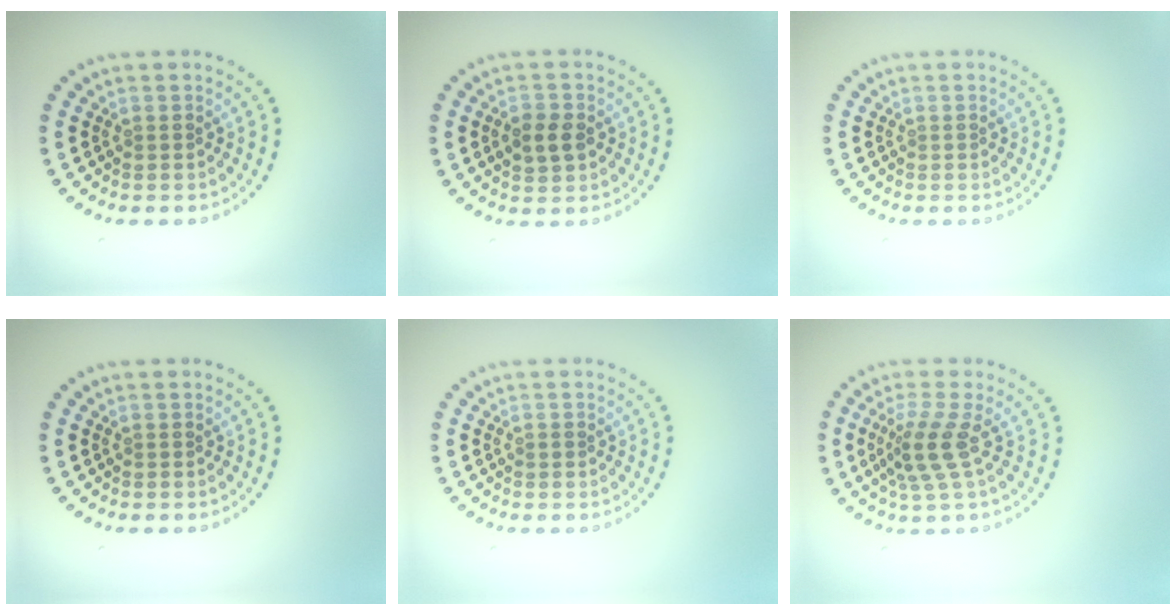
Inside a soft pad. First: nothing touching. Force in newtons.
{"total": 2.6, "press": 2.6, "slide": 0.0}
{"total": 0.0}
{"total": 0.0}
{"total": 0.5, "press": 0.5, "slide": 0.1}
{"total": 3.3, "press": 2.5, "slide": 2.1}